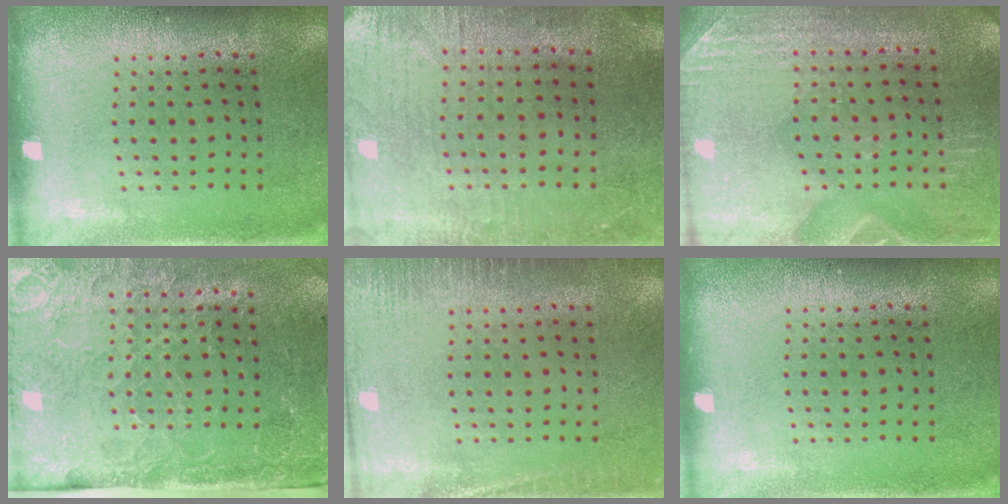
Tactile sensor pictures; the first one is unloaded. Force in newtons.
{"total": 0.6, "press": 0.4, "slide": 0.4}
{"total": 2.9, "press": 2.8, "slide": 0.9}
{"total": 4.6, "press": 3.7, "slide": 2.8}
{"total": 2.4, "press": 2.4, "slide": 0.4}
{"total": 0.0}